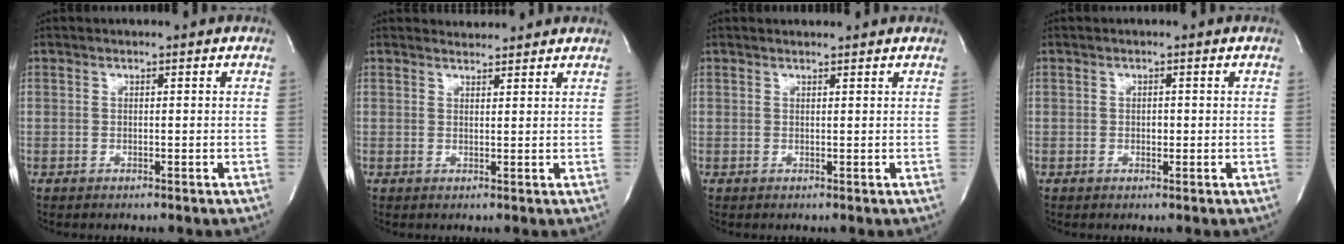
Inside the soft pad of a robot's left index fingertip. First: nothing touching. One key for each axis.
{"total": 2.7, "fx": 2.7, "fy": 0.4, "fz": -0.2, "tx": -0.010, "ty": 0.013, "tz": 0.039}
{"total": 1.8, "fx": 1.8, "fy": 0.1, "fz": 0.1, "tx": -0.012, "ty": 0.010, "tz": 0.026}
{"total": 0.8, "fx": 0.0, "fy": 0.5, "fz": 0.6, "tx": -0.009, "ty": 0.001, "tz": -0.001}